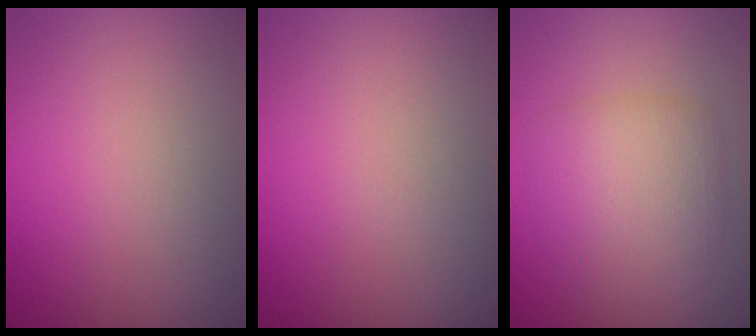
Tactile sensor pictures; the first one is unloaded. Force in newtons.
{"total": 0.0}
{"total": 3.9, "press": 3.9, "slide": 0.1}